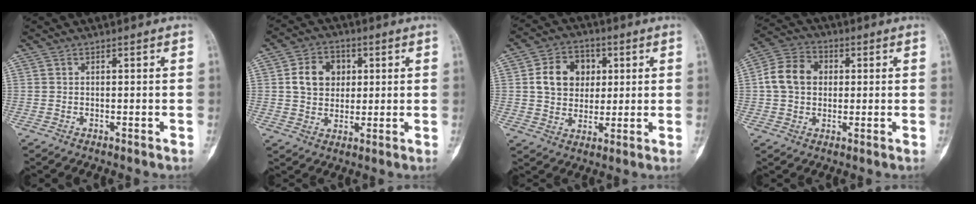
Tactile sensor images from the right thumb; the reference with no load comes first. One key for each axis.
{"total": 8.6, "fx": 1.8, "fy": 6.9, "fz": 4.8, "tx": -0.049, "ty": 0.000, "tz": 0.028}
{"total": 10.6, "fx": 2.3, "fy": 8.5, "fz": 5.9, "tx": -0.060, "ty": 0.002, "tz": 0.036}
{"total": 9.4, "fx": 0.9, "fy": 7.4, "fz": 5.6, "tx": -0.087, "ty": 0.021, "tz": 0.008}